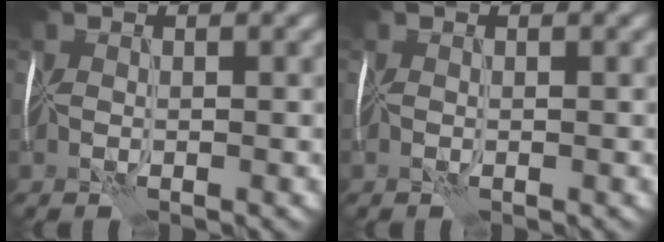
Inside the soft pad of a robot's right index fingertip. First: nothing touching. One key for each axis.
{"total": 0.0}